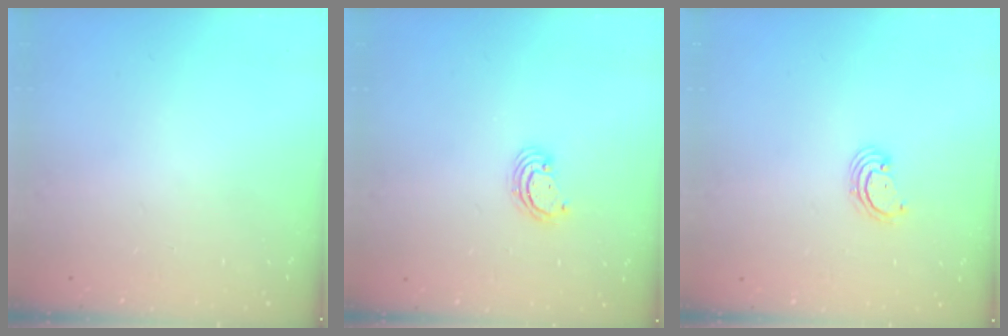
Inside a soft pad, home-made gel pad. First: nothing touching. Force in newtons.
{"total": 3.3, "press": 3.3, "slide": 0.4}
{"total": 2.3, "press": 2.3, "slide": 0.1}